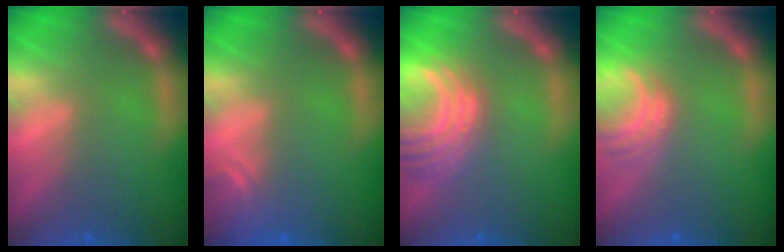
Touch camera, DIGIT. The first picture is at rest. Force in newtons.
{"total": 1.9}
{"total": 7.6}
{"total": 3.0}